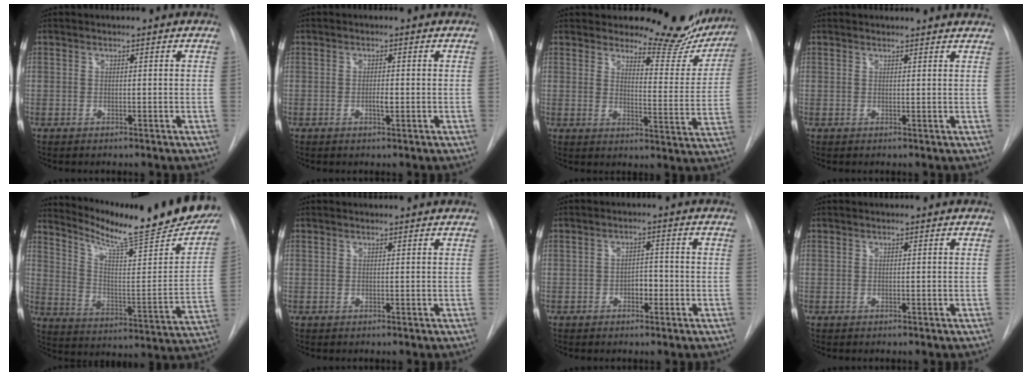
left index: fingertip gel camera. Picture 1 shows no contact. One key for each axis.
{"total": 1.4, "fx": -0.3, "fy": 0.4, "fz": 1.3, "tx": -0.024, "ty": 0.000, "tz": -0.007}
{"total": 14.1, "fx": 13.1, "fy": 4.2, "fz": 3.4, "tx": -0.016, "ty": -0.064, "tz": 0.137}
{"total": 6.4, "fx": 6.3, "fy": 1.0, "fz": 1.1, "tx": -0.003, "ty": 0.006, "tz": 0.051}
{"total": 26.5, "fx": 23.1, "fy": 2.5, "fz": 12.8, "tx": -0.196, "ty": -0.083, "tz": 0.310}
{"total": 1.3, "fx": 1.3, "fy": 0.1, "fz": 0.2, "tx": -0.009, "ty": 0.010, "tz": 0.015}
{"total": 2.5, "fx": -0.9, "fy": 1.4, "fz": 1.8, "tx": -0.020, "ty": 0.008, "tz": -0.015}
{"total": 0.0}